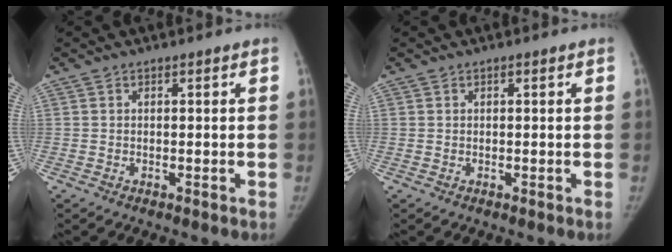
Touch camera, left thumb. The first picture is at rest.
{"total": 0.0}